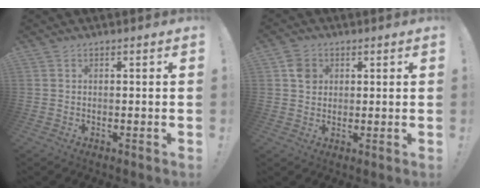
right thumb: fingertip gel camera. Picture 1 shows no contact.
{"total": 4.9, "force": [1.4, 4.3, 1.9], "torque": [-0.019, 0.001, 0.028]}